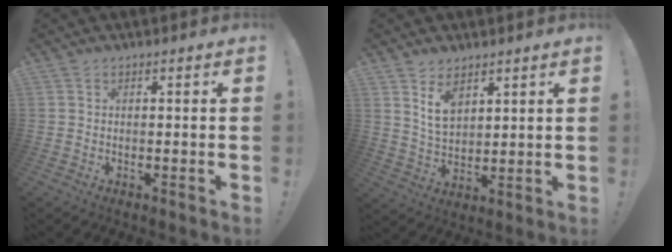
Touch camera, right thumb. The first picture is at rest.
{"total": 8.1, "force": [5.2, 4.9, 3.8], "torque": [-0.057, -0.031, 0.098]}